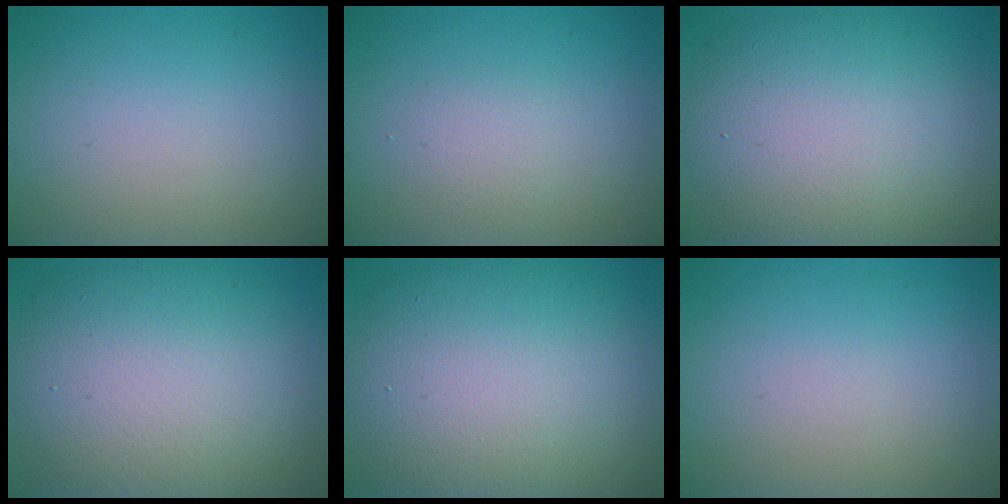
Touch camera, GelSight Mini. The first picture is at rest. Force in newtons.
{"total": 1.4, "press": 1.4, "slide": 0.1}
{"total": 11.3, "press": 11.3, "slide": 0.8}
{"total": 11.7, "press": 11.6, "slide": 1.1}
{"total": 13.5, "press": 13.5, "slide": 0.4}
{"total": 0.0}